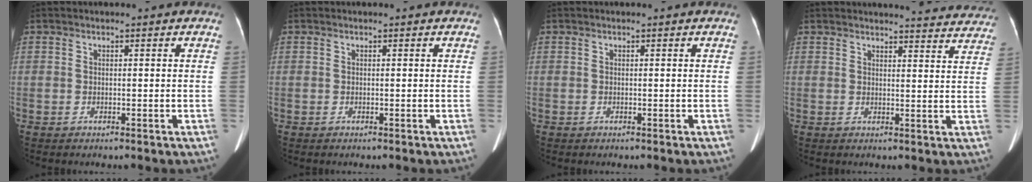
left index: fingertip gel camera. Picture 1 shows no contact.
{"total": 0.0}
{"total": 0.0}
{"total": 14.3, "force": [13.9, 2.2, 2.7], "torque": [-0.002, -0.044, 0.131]}